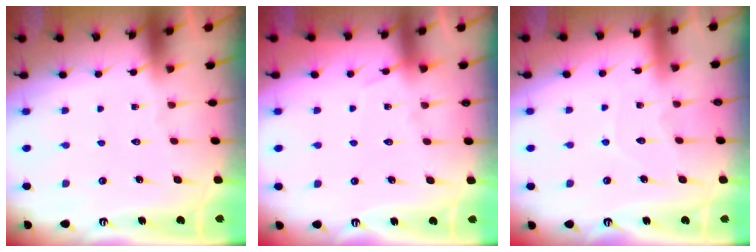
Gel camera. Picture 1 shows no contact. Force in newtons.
{"total": 6.4, "press": 6.4, "slide": 0.8}
{"total": 4.7, "press": 4.6, "slide": 0.4}